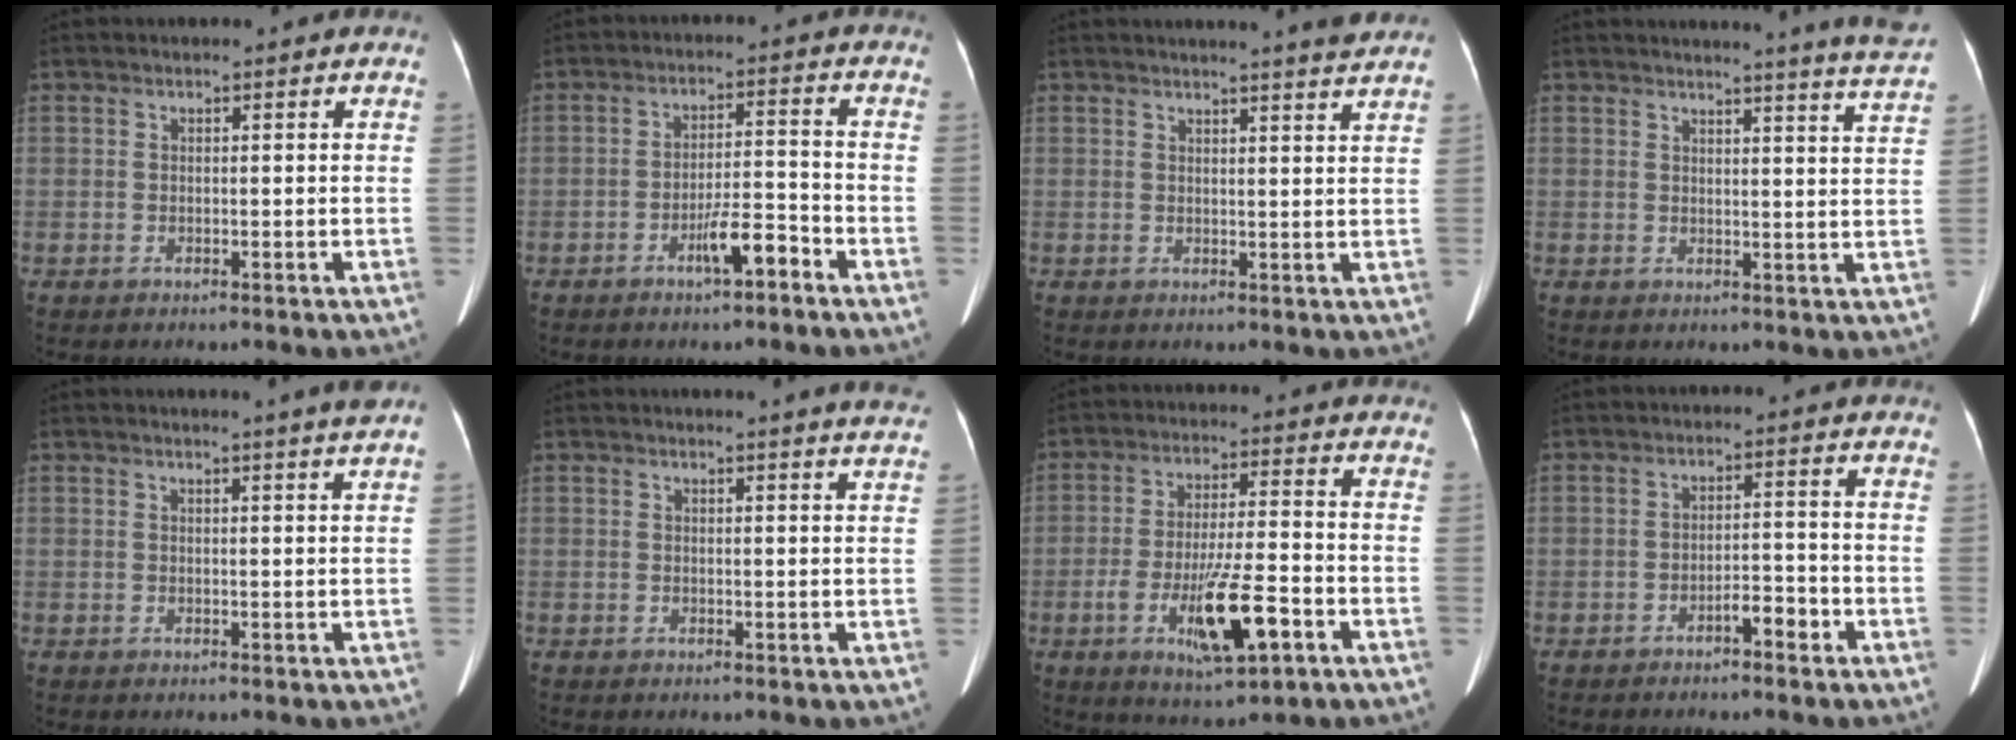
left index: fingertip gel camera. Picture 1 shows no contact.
{"total": 5.4, "force": [-3.4, 0.8, 4.0], "torque": [-0.071, 0.006, -0.058]}
{"total": 5.5, "force": [5.0, -1.0, 2.1], "torque": [-0.031, -0.004, 0.049]}
{"total": 9.7, "force": [9.0, -2.1, 2.7], "torque": [-0.032, -0.066, 0.084]}
{"total": 3.3, "force": [2.7, -1.0, 1.5], "torque": [-0.021, -0.005, 0.029]}
{"total": 6.7, "force": [6.3, -0.8, 2.3], "torque": [-0.024, -0.016, 0.047]}
{"total": 11.6, "force": [-4.4, 2.1, 10.5], "torque": [-0.192, -0.012, -0.070]}
{"total": 3.2, "force": [-2.2, 0.9, 2.2], "torque": [-0.032, 0.007, -0.036]}